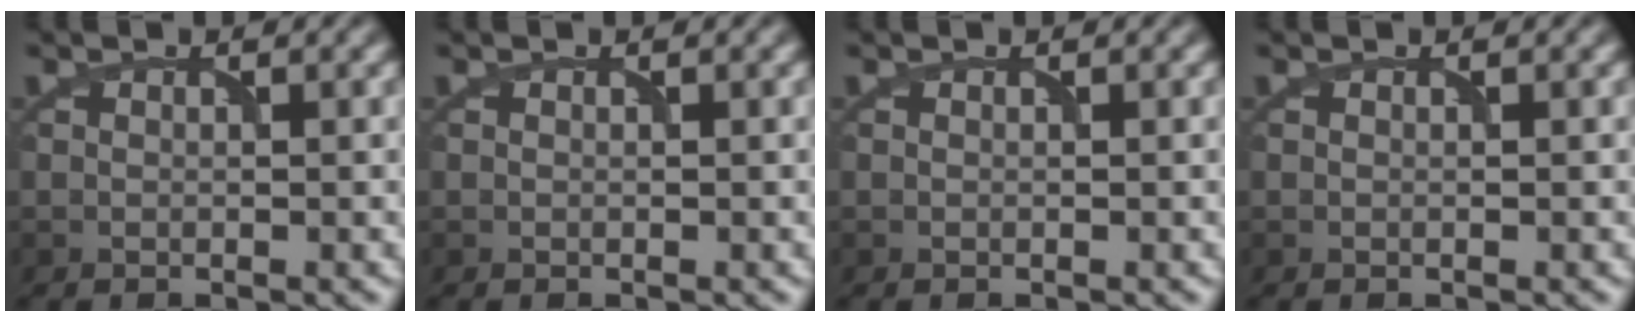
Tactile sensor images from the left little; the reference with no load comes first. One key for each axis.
{"total": 0.0}
{"total": 0.0}
{"total": 0.0}